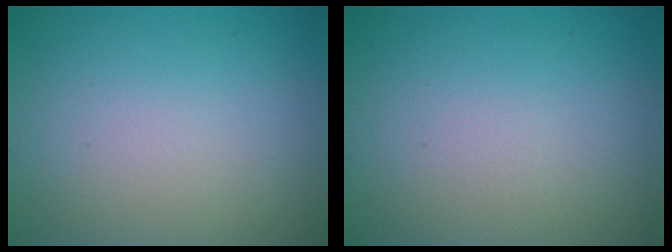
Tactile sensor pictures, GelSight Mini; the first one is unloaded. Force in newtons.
{"total": 0.0}